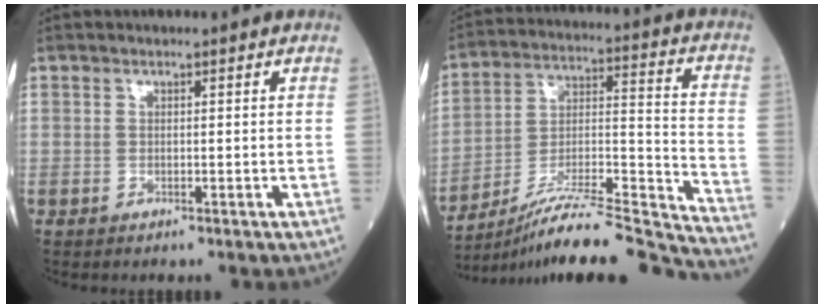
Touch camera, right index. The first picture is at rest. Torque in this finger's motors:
{"motor_torque": [-0.21, -0.20, 0.18, 0.11]}